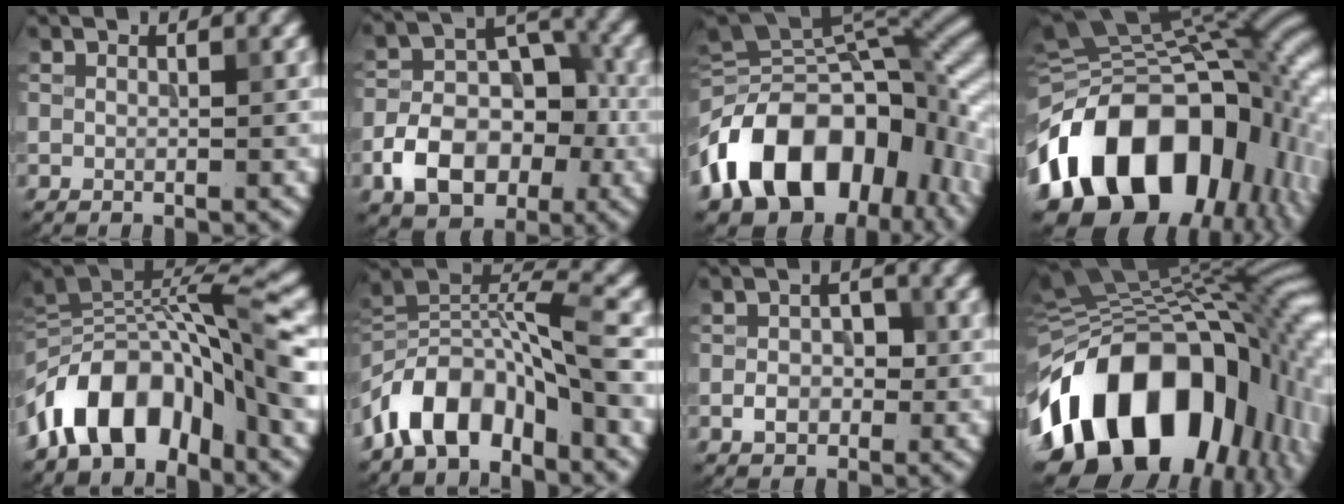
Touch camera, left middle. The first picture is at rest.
{"total": 8.1, "force": [-3.2, 5.2, 5.3], "torque": [-0.084, 0.001, -0.054]}
{"total": 15.6, "force": [-5.8, 9.8, 10.7], "torque": [-0.166, 0.018, -0.107]}
{"total": 19.0, "force": [-5.2, 12.4, 13.4], "torque": [-0.213, 0.001, -0.098]}
{"total": 11.2, "force": [-4.6, 5.1, 8.8], "torque": [-0.130, 0.024, -0.091]}
{"total": 9.6, "force": [-5.1, 4.4, 6.8], "torque": [-0.120, 0.017, -0.104]}
{"total": 2.9, "force": [-0.8, 2.0, 1.9], "torque": [-0.026, 0.001, -0.017]}
{"total": 18.7, "force": [-6.6, 12.0, 12.7], "torque": [-0.196, -0.010, -0.103]}